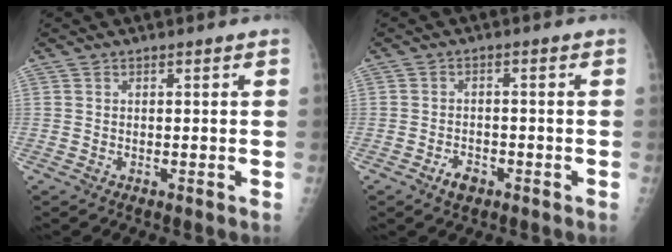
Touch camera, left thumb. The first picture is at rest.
{"total": 3.0, "force": [-2.0, 1.5, 1.6], "torque": [-0.028, 0.010, -0.032]}